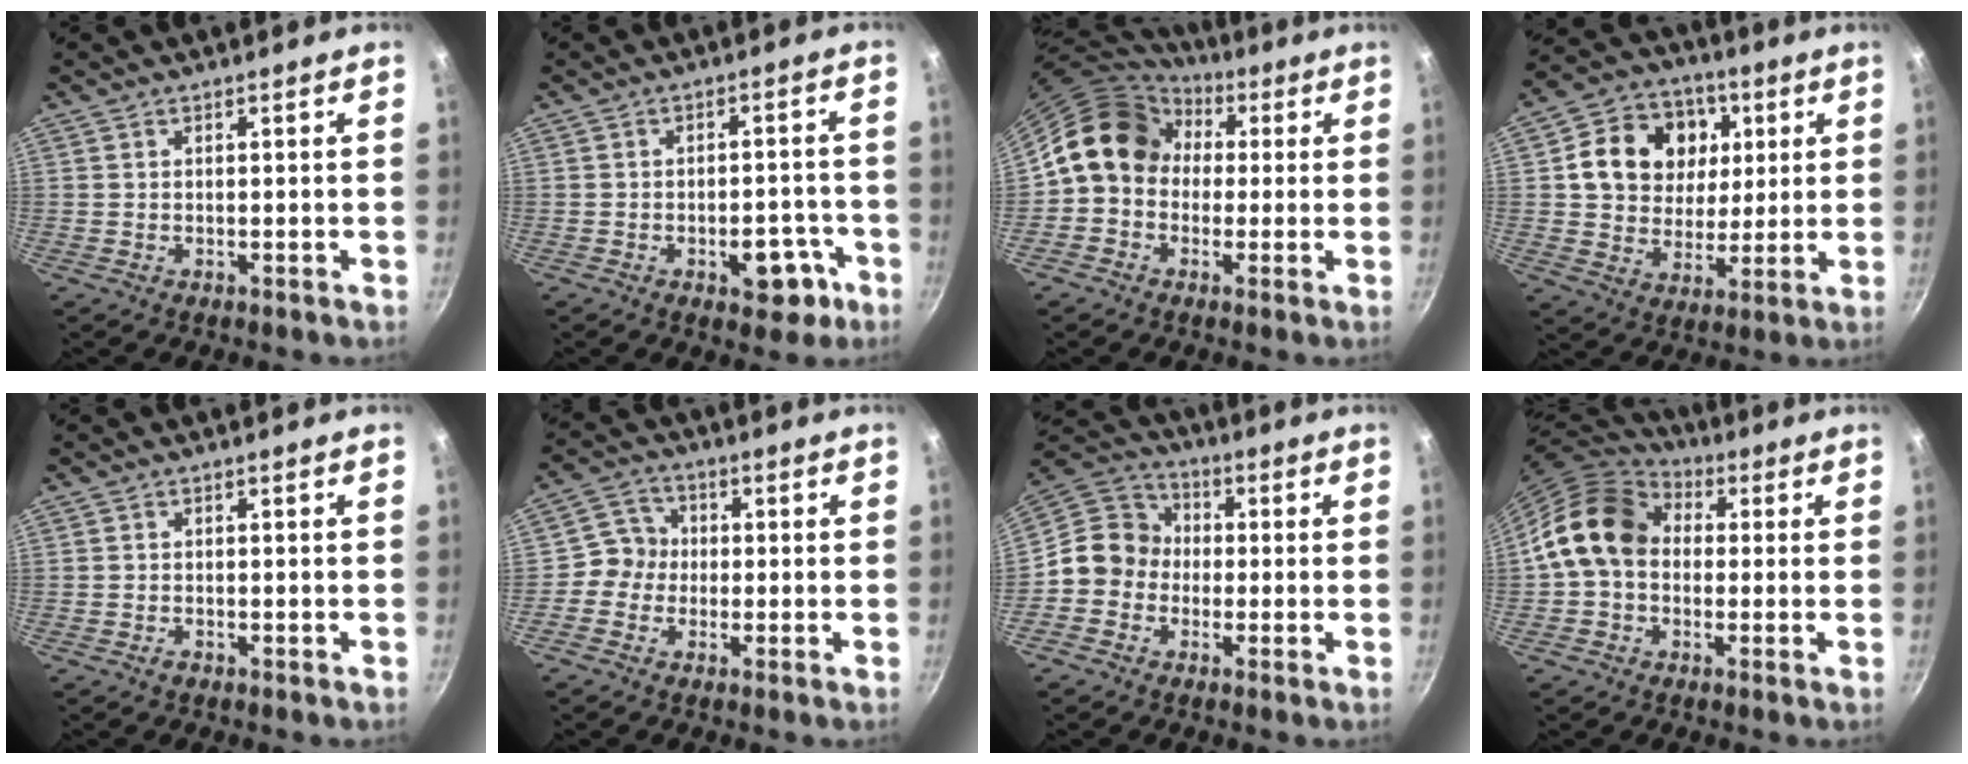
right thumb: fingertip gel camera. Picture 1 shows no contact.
{"total": 7.5, "force": [-3.4, 4.3, 5.2], "torque": [-0.038, 0.026, -0.034]}
{"total": 12.8, "force": [2.1, 10.8, 6.7], "torque": [-0.078, 0.029, 0.012]}
{"total": 16.4, "force": [4.1, 13.5, 8.4], "torque": [-0.119, 0.003, 0.066]}
{"total": 0.9, "force": [-0.6, 0.6, 0.4], "torque": [-0.008, 0.004, -0.013]}
{"total": 5.1, "force": [-0.7, 4.9, 1.4], "torque": [0.007, 0.016, -0.030]}
{"total": 9.7, "force": [-1.5, 8.9, 3.5], "torque": [-0.027, 0.032, -0.053]}
{"total": 13.8, "force": [1.1, 10.7, 8.6], "torque": [-0.127, 0.027, 0.002]}